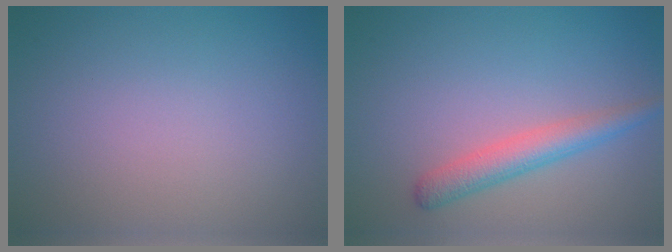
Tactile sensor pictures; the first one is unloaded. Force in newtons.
{"total": 3.0, "press": 3.0, "slide": 0.2}